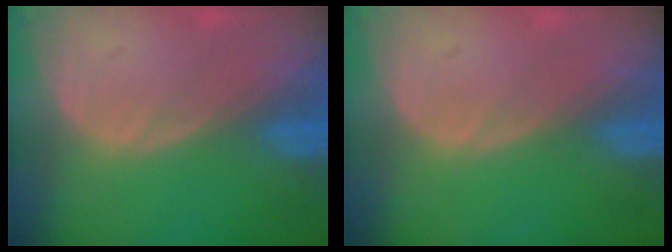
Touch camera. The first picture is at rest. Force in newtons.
{"total": 0.0}